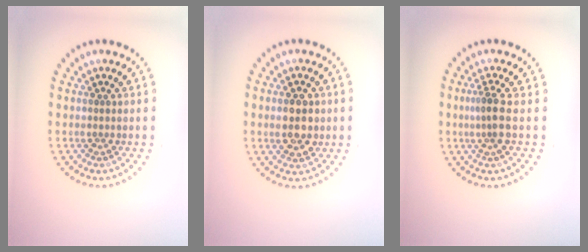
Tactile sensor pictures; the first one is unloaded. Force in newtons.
{"total": 2.8, "press": 2.8, "slide": 0.2}
{"total": 2.3, "press": 1.8, "slide": 1.5}